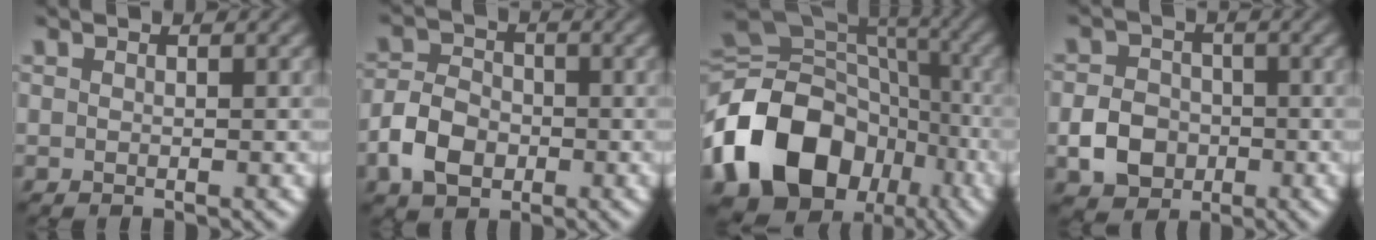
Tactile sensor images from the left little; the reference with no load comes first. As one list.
[{"total": 4.5, "force": [-1.8, 3.2, 2.7], "torque": [-0.055, 0.006, -0.039]}, {"total": 19.3, "force": [-7.2, 14.6, 10.3], "torque": [-0.224, 0.005, -0.127]}, {"total": 4.2, "force": [-1.4, 3.4, 2.0], "torque": [-0.036, 0.004, -0.031]}]